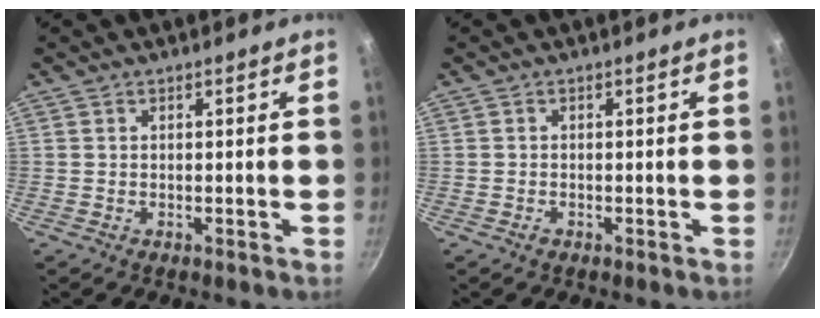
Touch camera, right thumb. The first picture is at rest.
{"total": 0.8, "force": [-0.5, 0.6, 0.3], "torque": [-0.005, 0.003, -0.010]}